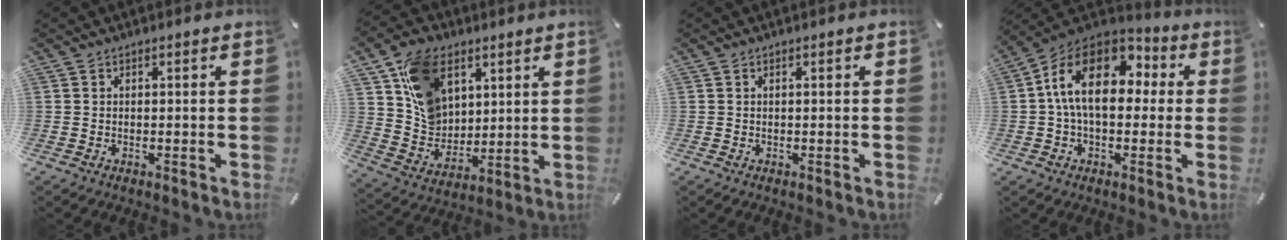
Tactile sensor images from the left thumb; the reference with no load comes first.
{"total": 14.1, "force": [6.5, 10.6, 6.7], "torque": [-0.141, -0.009, 0.130]}
{"total": 0.0}
{"total": 16.2, "force": [2.2, 10.4, 12.3], "torque": [-0.230, 0.007, 0.038]}